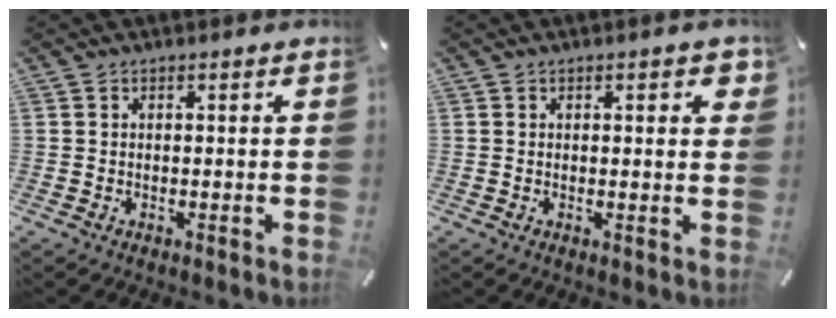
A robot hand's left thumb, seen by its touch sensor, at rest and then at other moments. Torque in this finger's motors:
{"motor_torque": [-0.18, -0.17, -0.23, 0.15, 0.06]}